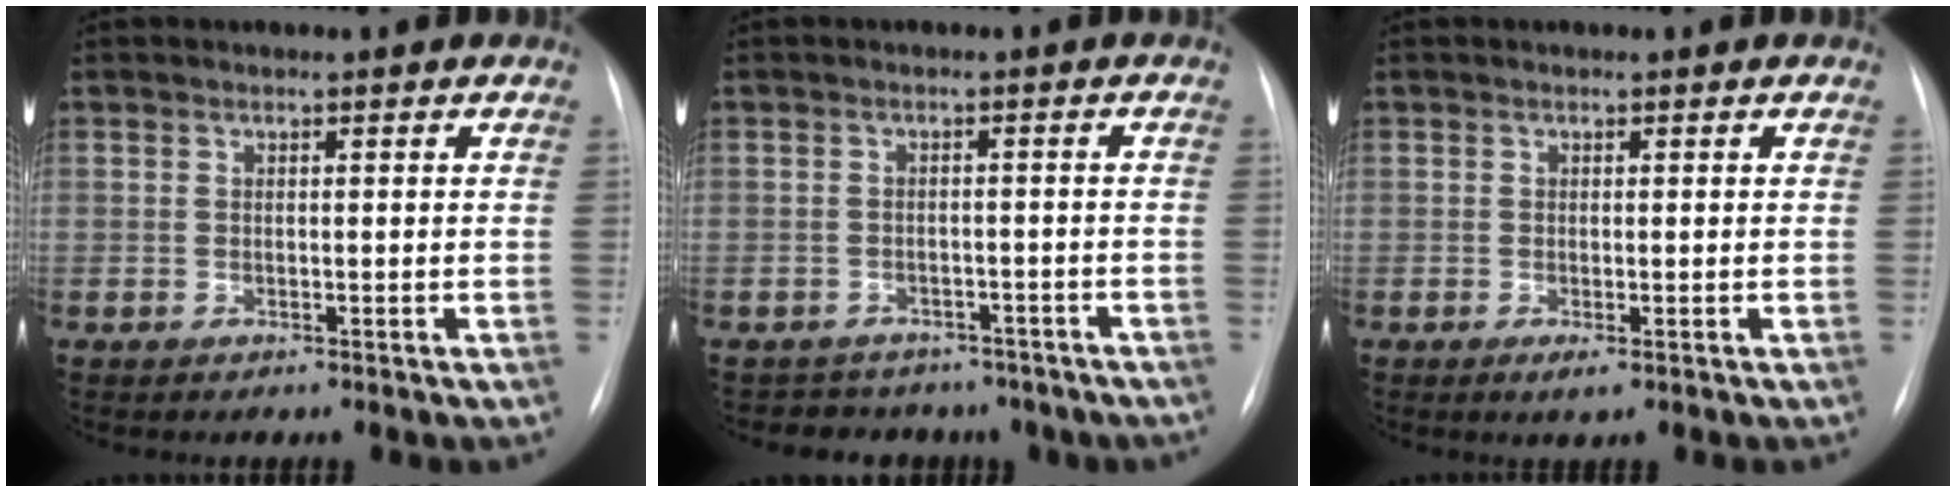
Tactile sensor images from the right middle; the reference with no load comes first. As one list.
[{"total": 9.3, "force": [-7.6, 5.2, 1.5], "torque": [-0.019, 0.024, -0.077]}, {"total": 1.2, "force": [-0.4, 0.2, 1.0], "torque": [-0.015, -0.003, -0.006]}]